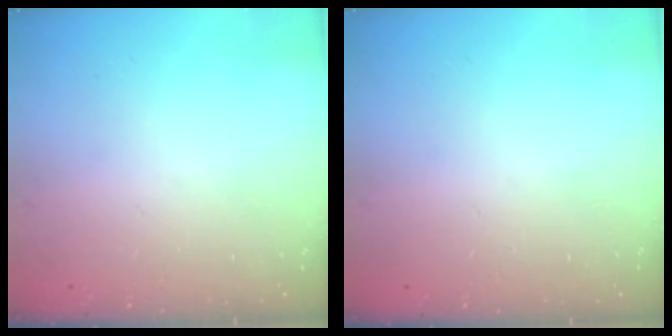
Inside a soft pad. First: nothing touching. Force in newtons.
{"total": 0.0}